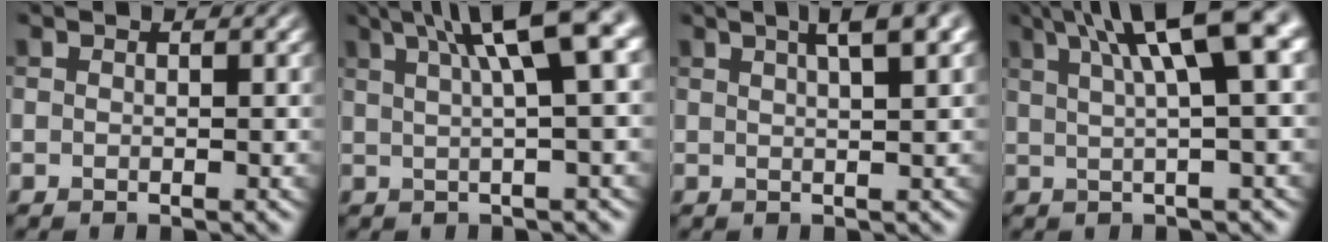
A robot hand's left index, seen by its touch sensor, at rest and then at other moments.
{"total": 9.5, "force": [3.9, 2.6, 8.3], "torque": [-0.082, 0.033, 0.051]}
{"total": 5.3, "force": [2.9, 1.7, 4.0], "torque": [-0.032, 0.023, 0.014]}
{"total": 10.7, "force": [4.4, 2.9, 9.3], "torque": [-0.105, 0.031, 0.061]}